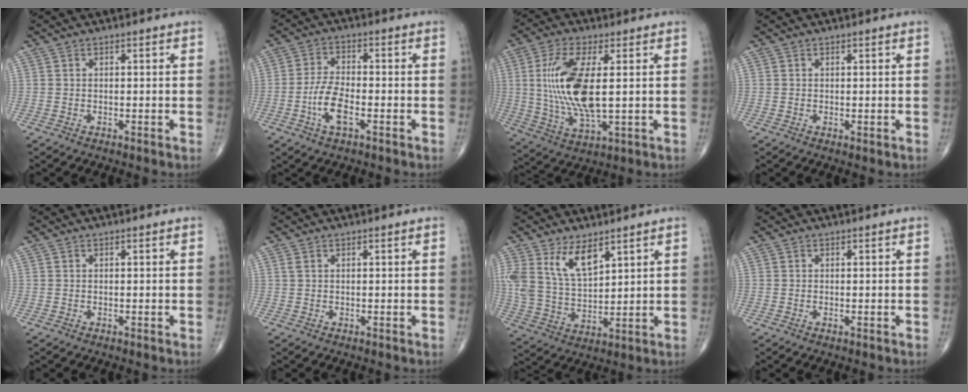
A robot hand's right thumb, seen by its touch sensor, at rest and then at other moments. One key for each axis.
{"total": 6.9, "fx": -2.4, "fy": 2.8, "fz": 5.8, "tx": -0.121, "ty": 0.014, "tz": -0.048}
{"total": 14.7, "fx": 1.6, "fy": 5.3, "fz": 13.7, "tx": -0.292, "ty": -0.015, "tz": 0.038}
{"total": 0.5, "fx": 0.0, "fy": 0.2, "fz": 0.5, "tx": -0.008, "ty": -0.003, "tz": 0.001}
{"total": 0.0}
{"total": 0.5, "fx": 0.2, "fy": 0.3, "fz": 0.4, "tx": -0.011, "ty": 0.008, "tz": 0.004}
{"total": 10.2, "fx": 5.9, "fy": 4.8, "fz": 6.8, "tx": -0.121, "ty": -0.028, "tz": 0.126}
{"total": 0.0}